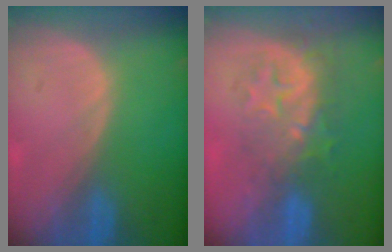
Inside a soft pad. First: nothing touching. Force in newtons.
{"total": 9.0, "press": 8.0, "slide": 4.2}